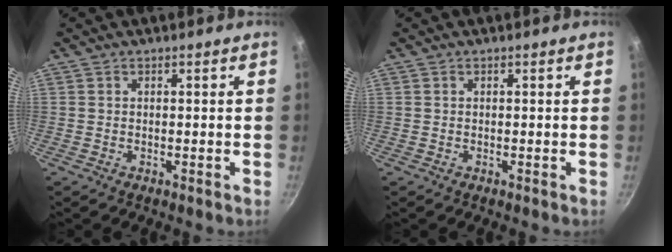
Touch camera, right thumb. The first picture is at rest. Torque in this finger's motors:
{"motor_torque": [-0.14, -0.14, 0.04, 0.04, 0.00]}